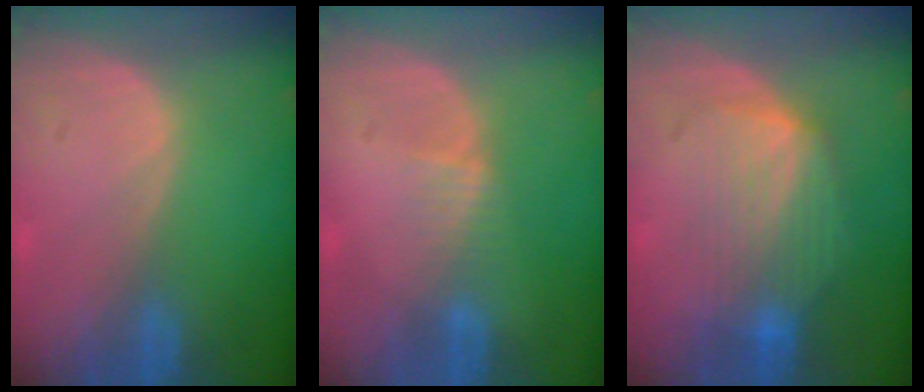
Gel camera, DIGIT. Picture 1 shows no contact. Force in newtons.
{"total": 1.9, "press": 1.9, "slide": 0.2}
{"total": 7.5, "press": 7.3, "slide": 1.7}